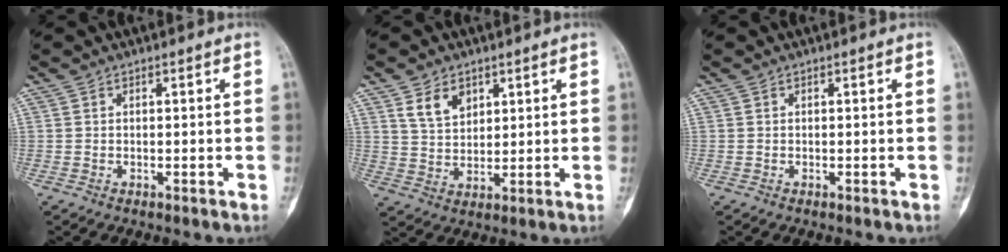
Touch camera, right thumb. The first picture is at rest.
{"total": 5.5, "force": [3.5, 4.1, 1.3], "torque": [-0.010, -0.017, 0.070]}
{"total": 0.0}